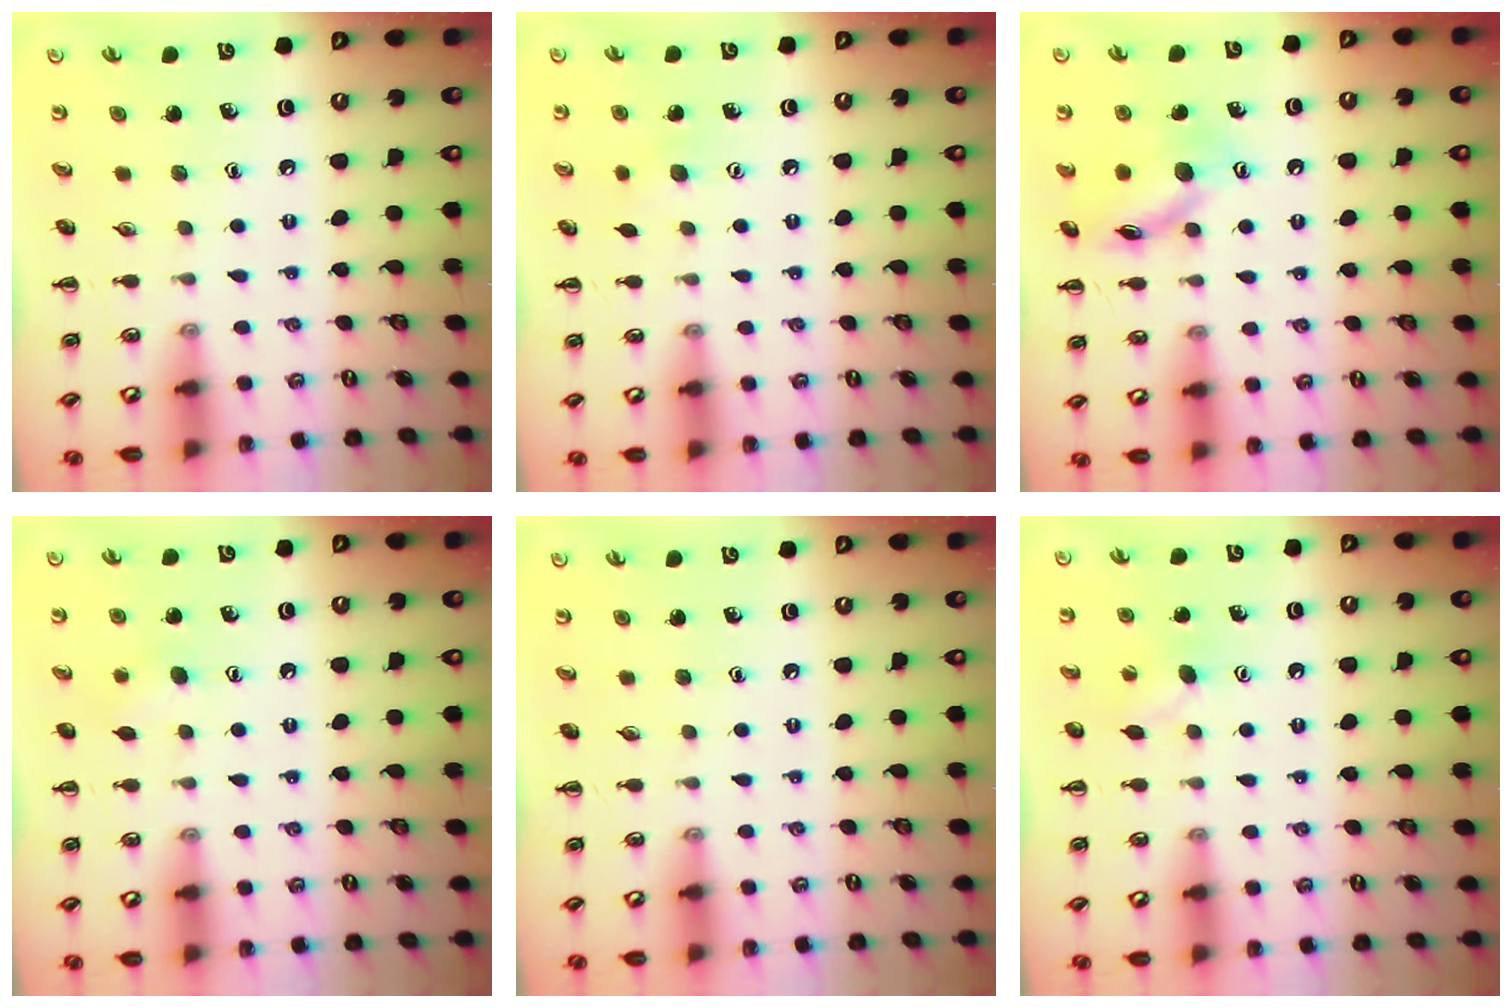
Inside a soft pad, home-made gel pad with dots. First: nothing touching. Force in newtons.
{"total": 5.5, "press": 5.4, "slide": 1.4}
{"total": 12.8, "press": 12.7, "slide": 0.7}
{"total": 3.0, "press": 2.9, "slide": 0.8}
{"total": 0.0}
{"total": 6.3, "press": 6.2, "slide": 1.3}